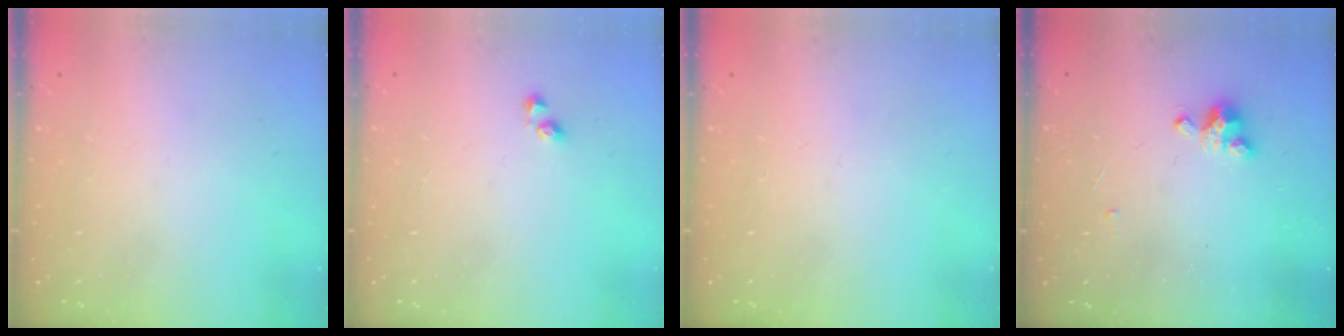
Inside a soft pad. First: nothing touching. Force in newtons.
{"total": 2.8, "press": 2.8, "slide": 0.3}
{"total": 0.0}
{"total": 2.6, "press": 2.6, "slide": 0.3}